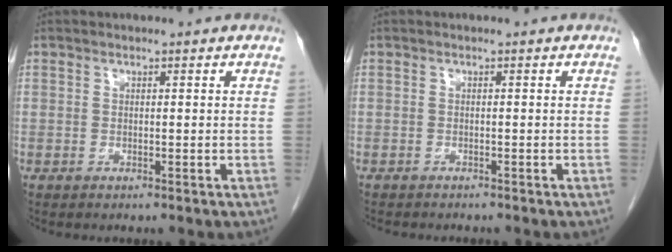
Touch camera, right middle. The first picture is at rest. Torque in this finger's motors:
{"motor_torque": [0.09, -0.09, 0.00, 0.01]}